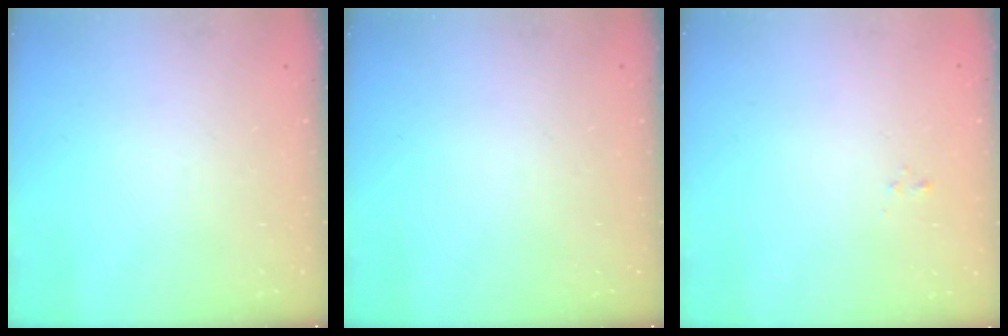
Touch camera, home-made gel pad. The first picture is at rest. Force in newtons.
{"total": 0.0}
{"total": 0.5, "press": 0.4, "slide": 0.4}